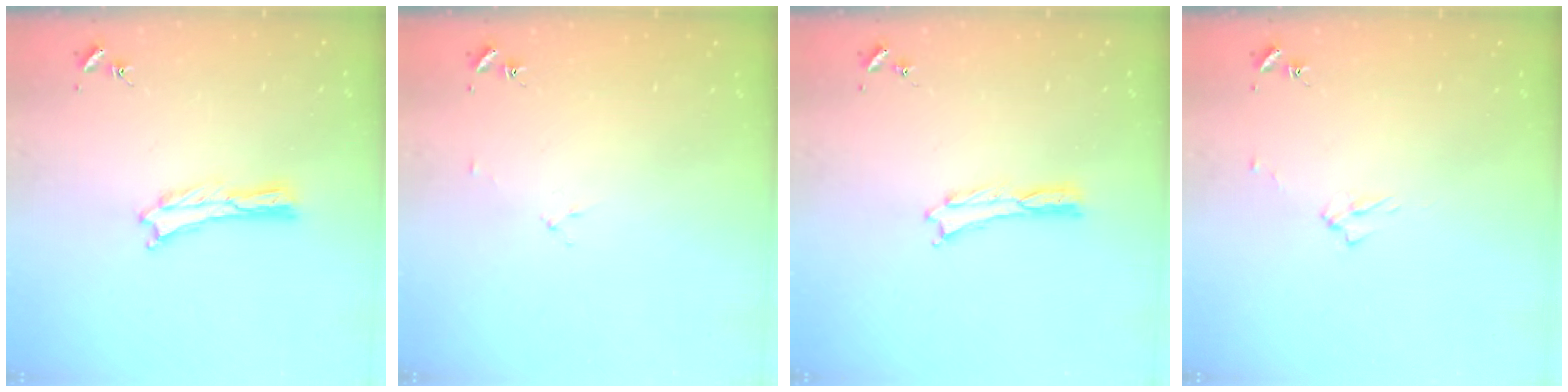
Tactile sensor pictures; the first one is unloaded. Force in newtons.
{"total": 1.6, "press": 1.6, "slide": 0.2}
{"total": 0.0}
{"total": 2.5, "press": 2.5, "slide": 0.4}